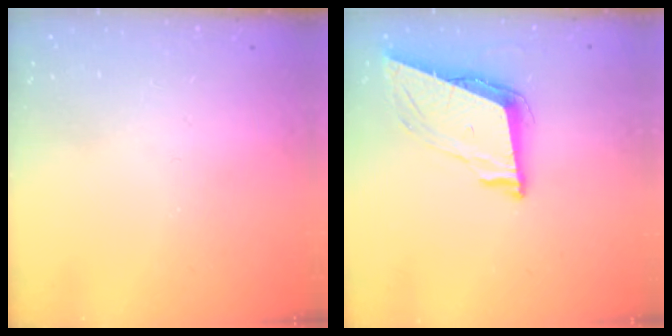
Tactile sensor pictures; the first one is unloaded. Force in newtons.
{"total": 9.3, "press": 8.8, "slide": 3.2}